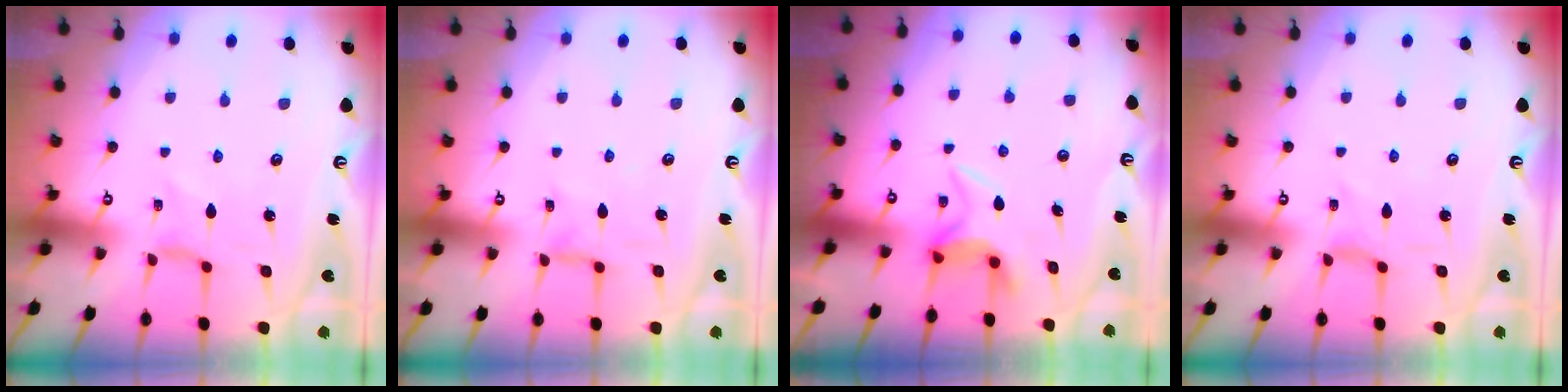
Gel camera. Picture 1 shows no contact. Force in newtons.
{"total": 1.9, "press": 1.9, "slide": 0.3}
{"total": 6.8, "press": 6.8, "slide": 0.1}
{"total": 1.8, "press": 1.8, "slide": 0.3}